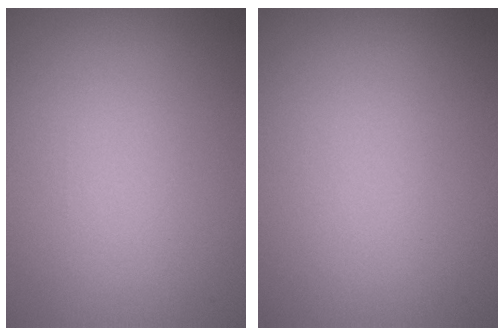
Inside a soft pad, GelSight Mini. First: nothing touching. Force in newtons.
{"total": 0.0}